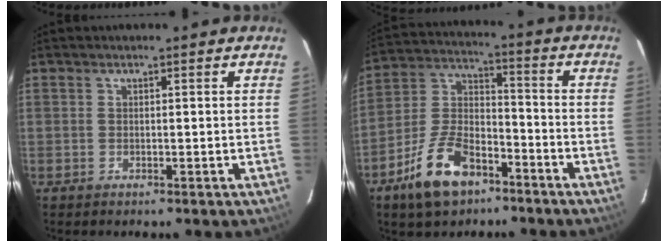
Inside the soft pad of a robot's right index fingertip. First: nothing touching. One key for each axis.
{"total": 14.0, "fx": -8.4, "fy": 7.3, "fz": 8.6, "tx": -0.183, "ty": 0.018, "tz": -0.148}